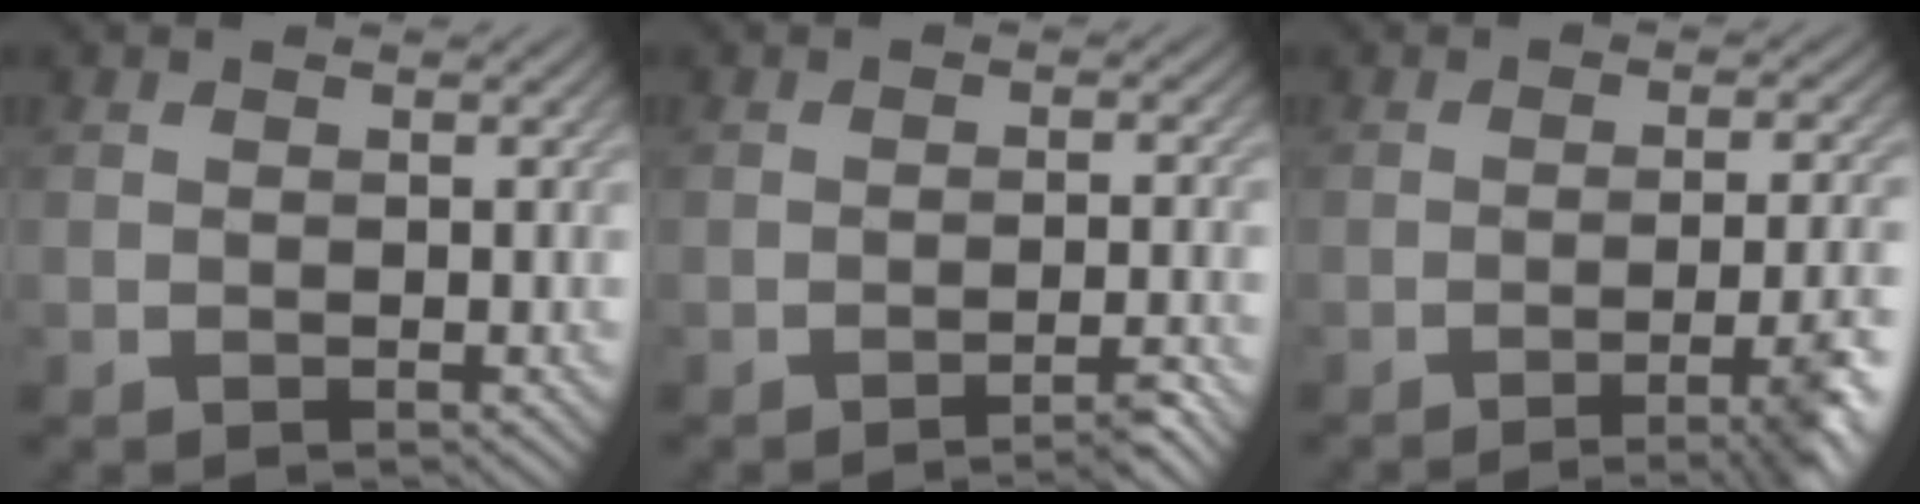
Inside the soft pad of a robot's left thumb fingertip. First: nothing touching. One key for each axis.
{"total": 3.1, "fx": -2.1, "fy": 0.2, "fz": 2.3, "tx": -0.029, "ty": 0.009, "tz": -0.043}
{"total": 7.5, "fx": -3.6, "fy": 1.5, "fz": 6.4, "tx": -0.088, "ty": -0.003, "tz": -0.053}